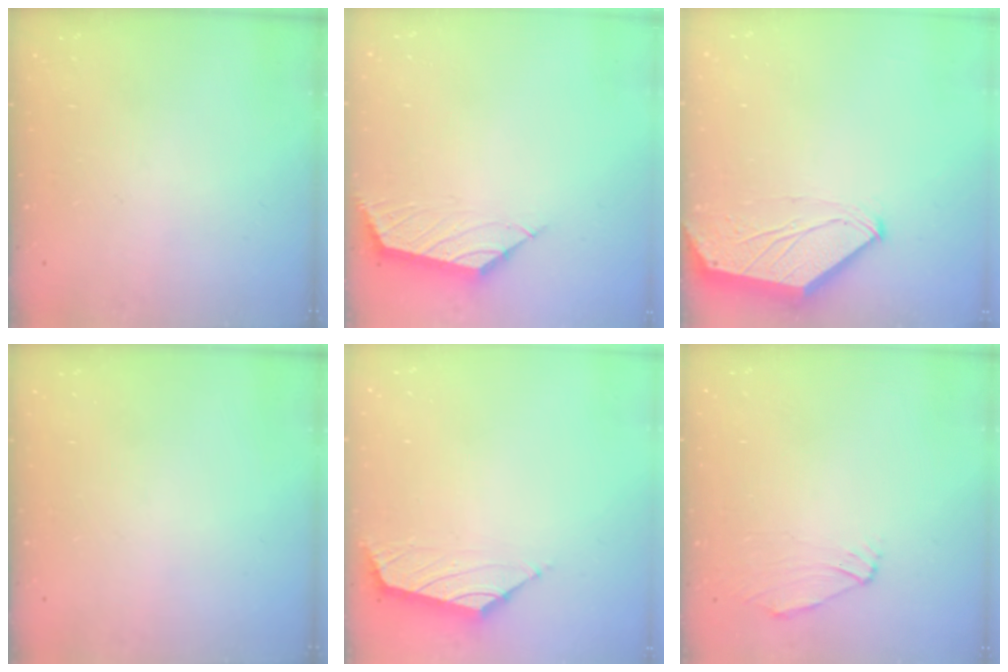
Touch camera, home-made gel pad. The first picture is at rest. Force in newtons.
{"total": 2.6, "press": 2.5, "slide": 0.7}
{"total": 0.0}
{"total": 0.0}
{"total": 1.4, "press": 1.3, "slide": 0.6}
{"total": 0.8, "press": 0.7, "slide": 0.4}